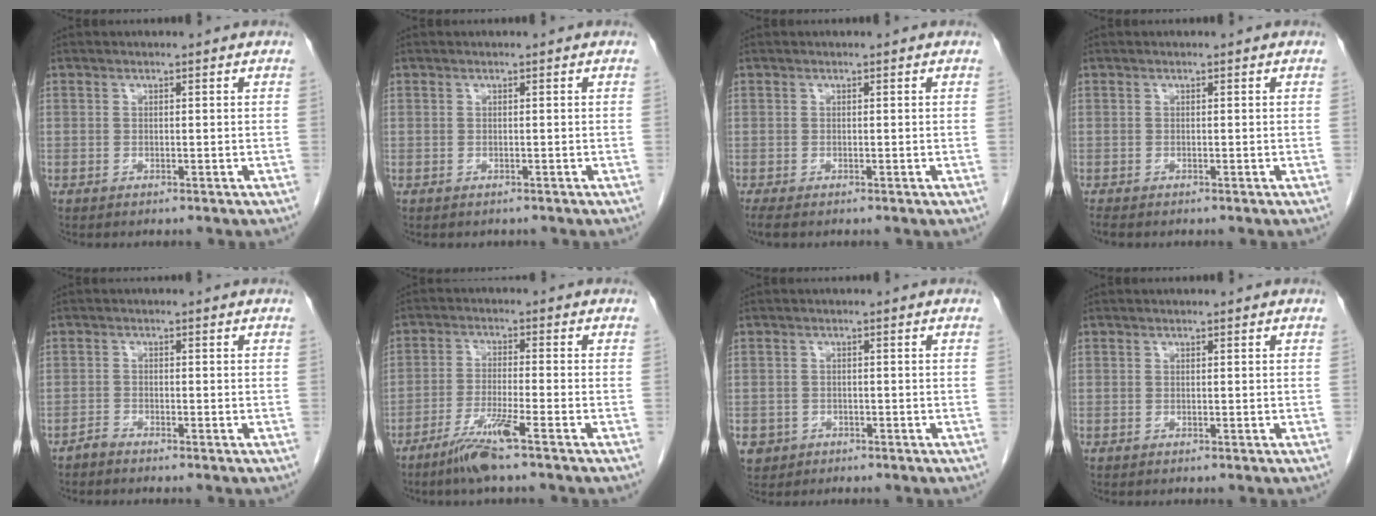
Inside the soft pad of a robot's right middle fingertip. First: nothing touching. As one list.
[{"total": 0.0}, {"total": 1.4, "force": [-1.1, 0.0, 0.8], "torque": [-0.014, -0.004, -0.014]}, {"total": 1.0, "force": [-0.9, 0.1, 0.4], "torque": [-0.009, -0.002, -0.015]}, {"total": 1.0, "force": [-1.0, -0.1, 0.1], "torque": [-0.003, -0.001, -0.019]}, {"total": 6.3, "force": [-4.2, -0.6, 4.6], "torque": [-0.091, -0.016, -0.085]}, {"total": 3.1, "force": [-1.5, 2.6, 0.3], "torque": [-0.003, 0.006, -0.024]}, {"total": 0.0}]